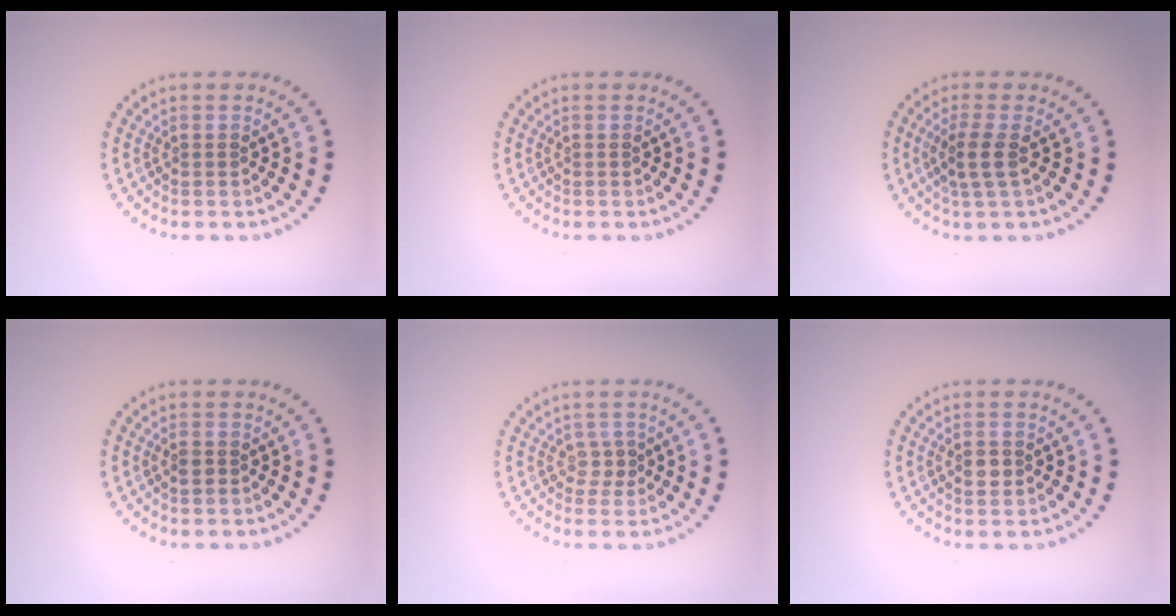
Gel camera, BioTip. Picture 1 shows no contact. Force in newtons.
{"total": 0.0}
{"total": 2.2, "press": 1.9, "slide": 1.2}
{"total": 0.9, "press": 0.9, "slide": 0.4}
{"total": 1.2, "press": 0.9, "slide": 0.8}
{"total": 1.6, "press": 1.5, "slide": 0.3}